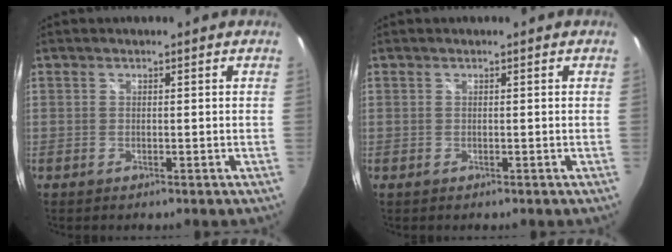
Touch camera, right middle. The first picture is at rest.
{"total": 0.0}